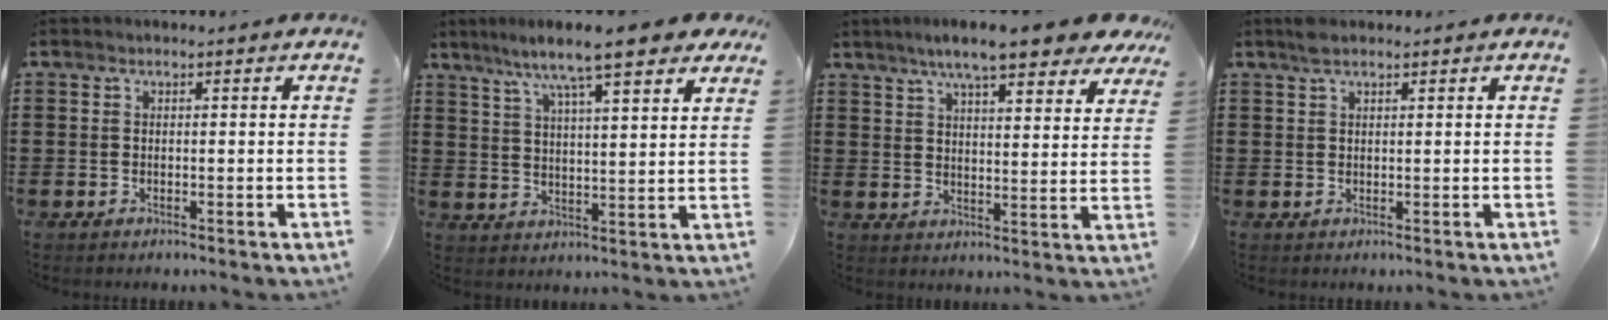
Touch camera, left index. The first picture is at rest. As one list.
[{"total": 9.7, "force": [7.7, 1.0, 5.8], "torque": [-0.133, -0.024, 0.129]}, {"total": 8.9, "force": [7.4, 0.9, 5.0], "torque": [-0.102, -0.020, 0.127]}, {"total": 2.0, "force": [1.5, 0.6, 1.3], "torque": [-0.028, 0.003, 0.027]}]